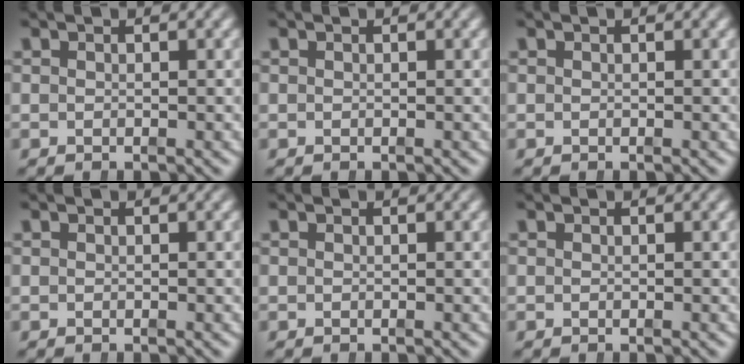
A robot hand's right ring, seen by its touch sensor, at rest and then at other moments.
{"total": 0.0}
{"total": 0.0}
{"total": 0.0}
{"total": 0.0}
{"total": 0.0}